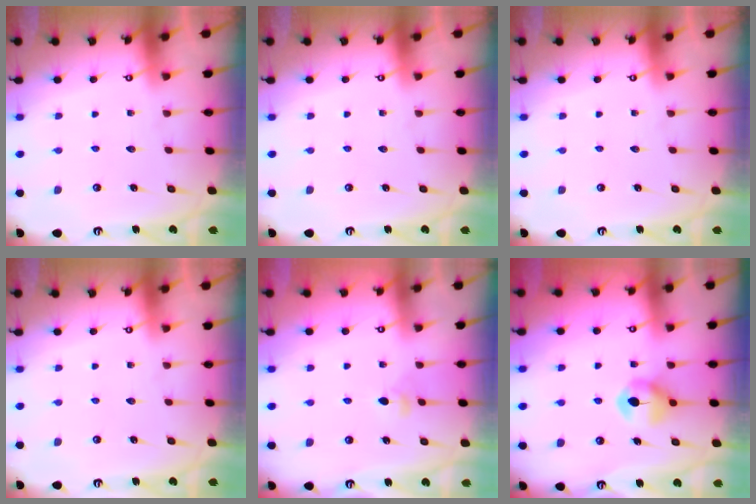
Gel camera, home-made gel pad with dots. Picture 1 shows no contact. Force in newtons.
{"total": 0.0}
{"total": 0.0}
{"total": 0.0}
{"total": 2.8, "press": 2.7, "slide": 0.4}
{"total": 6.6, "press": 6.6, "slide": 0.5}